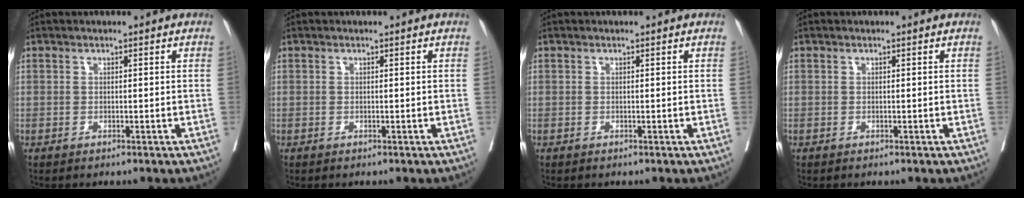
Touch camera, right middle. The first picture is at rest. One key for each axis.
{"total": 0.0}
{"total": 0.0}
{"total": 0.0}